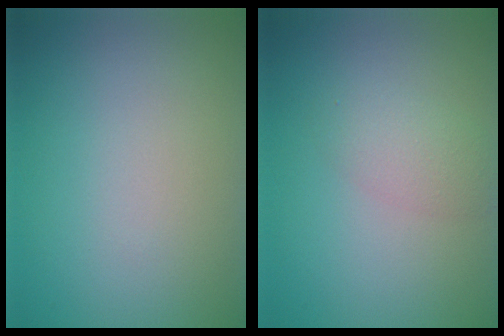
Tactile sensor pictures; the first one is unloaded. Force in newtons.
{"total": 2.2, "press": 2.2, "slide": 0.2}